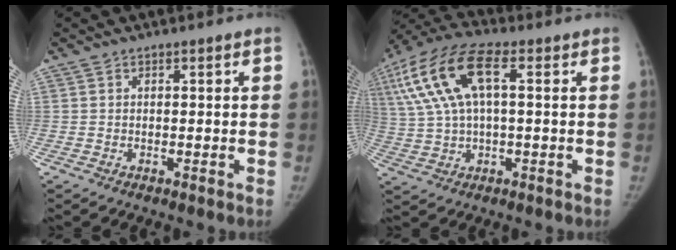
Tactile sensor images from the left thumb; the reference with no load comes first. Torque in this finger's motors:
{"motor_torque": [-0.02, 0.88, 1.44, -1.33, 0.23]}